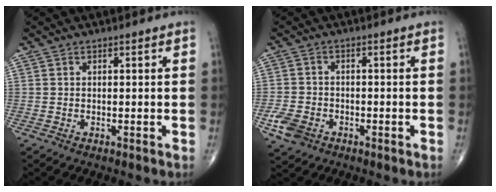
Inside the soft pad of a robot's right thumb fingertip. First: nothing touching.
{"total": 5.5, "force": [-2.5, 4.1, 2.6], "torque": [-0.052, 0.009, -0.042]}